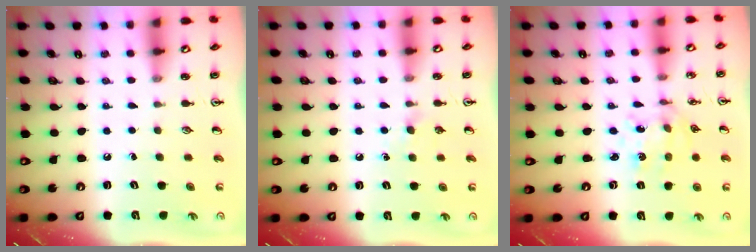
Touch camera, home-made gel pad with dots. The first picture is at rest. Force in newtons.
{"total": 4.0, "press": 4.0, "slide": 0.6}
{"total": 3.8, "press": 3.5, "slide": 1.5}